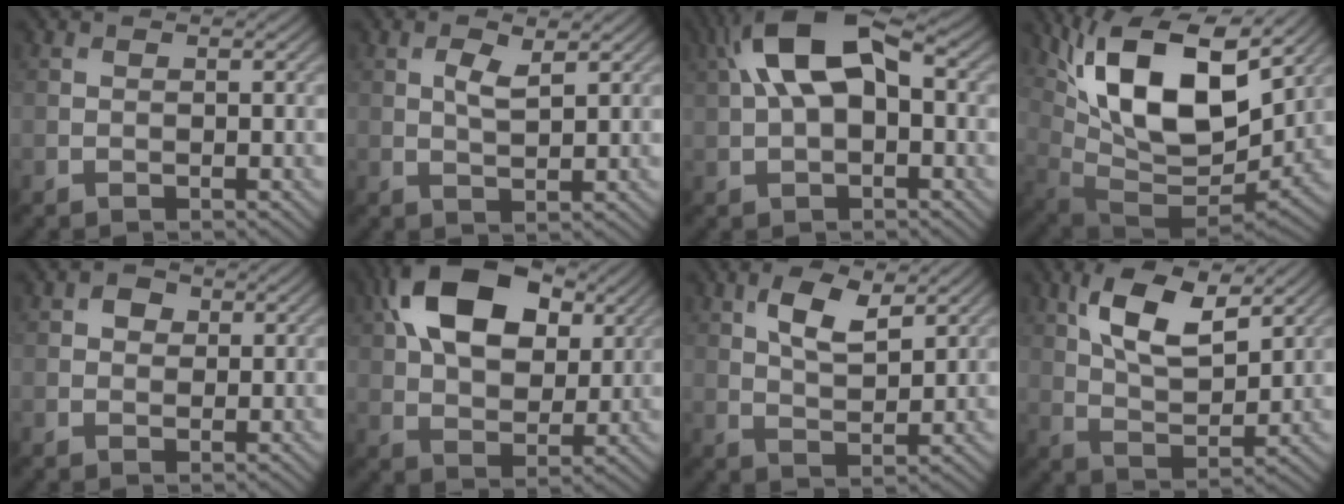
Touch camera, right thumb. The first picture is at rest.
{"total": 2.8, "force": [1.2, 0.9, 2.4], "torque": [-0.052, -0.001, 0.024]}
{"total": 11.5, "force": [2.4, 5.9, 9.6], "torque": [-0.191, 0.026, 0.036]}
{"total": 16.6, "force": [7.0, 7.5, 13.0], "torque": [-0.255, 0.015, 0.127]}
{"total": 1.9, "force": [0.6, 1.6, 0.9], "torque": [-0.015, 0.003, 0.005]}
{"total": 14.7, "force": [5.6, 8.8, 10.3], "torque": [-0.204, 0.025, 0.095]}
{"total": 5.9, "force": [3.1, 2.4, 4.4], "torque": [-0.091, -0.001, 0.058]}
{"total": 10.2, "force": [4.9, 4.5, 7.7], "torque": [-0.160, 0.005, 0.096]}